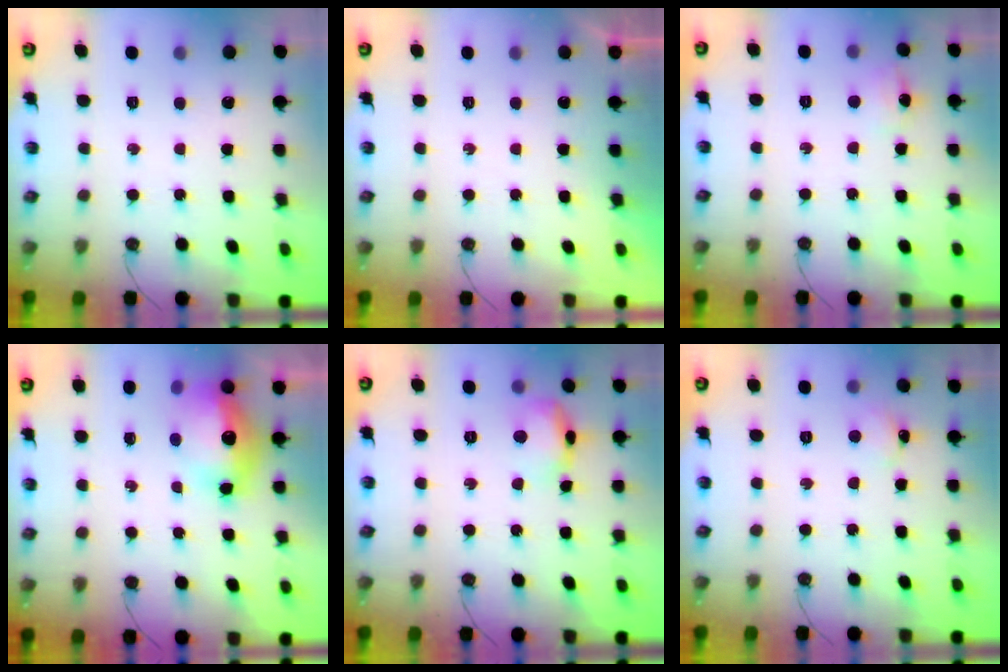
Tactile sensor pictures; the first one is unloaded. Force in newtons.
{"total": 0.0}
{"total": 5.1, "press": 5.0, "slide": 0.7}
{"total": 14.7, "press": 14.6, "slide": 1.4}
{"total": 13.1, "press": 8.6, "slide": 9.9}
{"total": 2.6, "press": 2.6, "slide": 0.4}